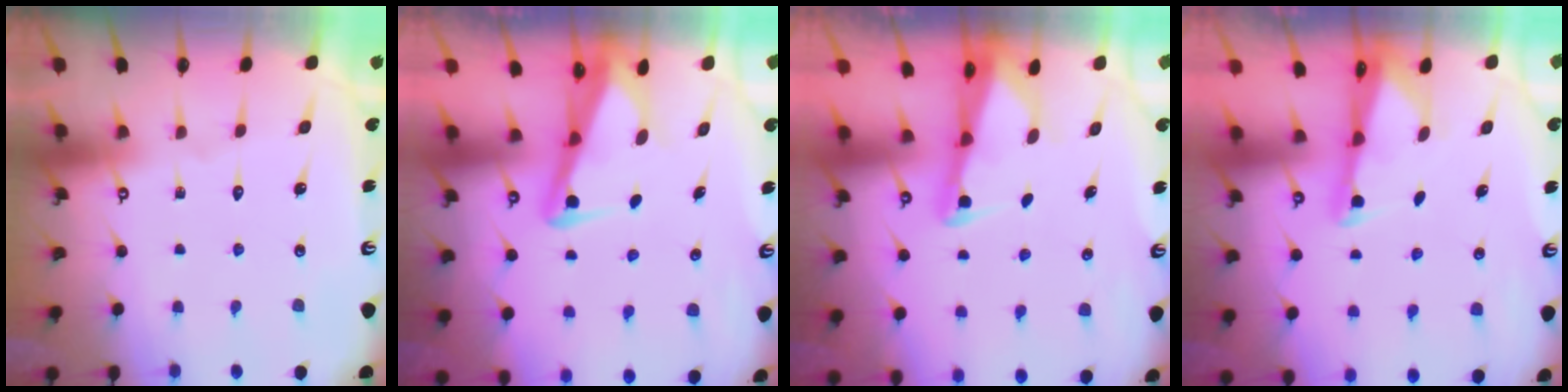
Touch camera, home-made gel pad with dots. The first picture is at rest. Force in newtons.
{"total": 4.0, "press": 3.9, "slide": 1.0}
{"total": 2.4, "press": 2.4, "slide": 0.3}
{"total": 2.0, "press": 1.9, "slide": 0.4}